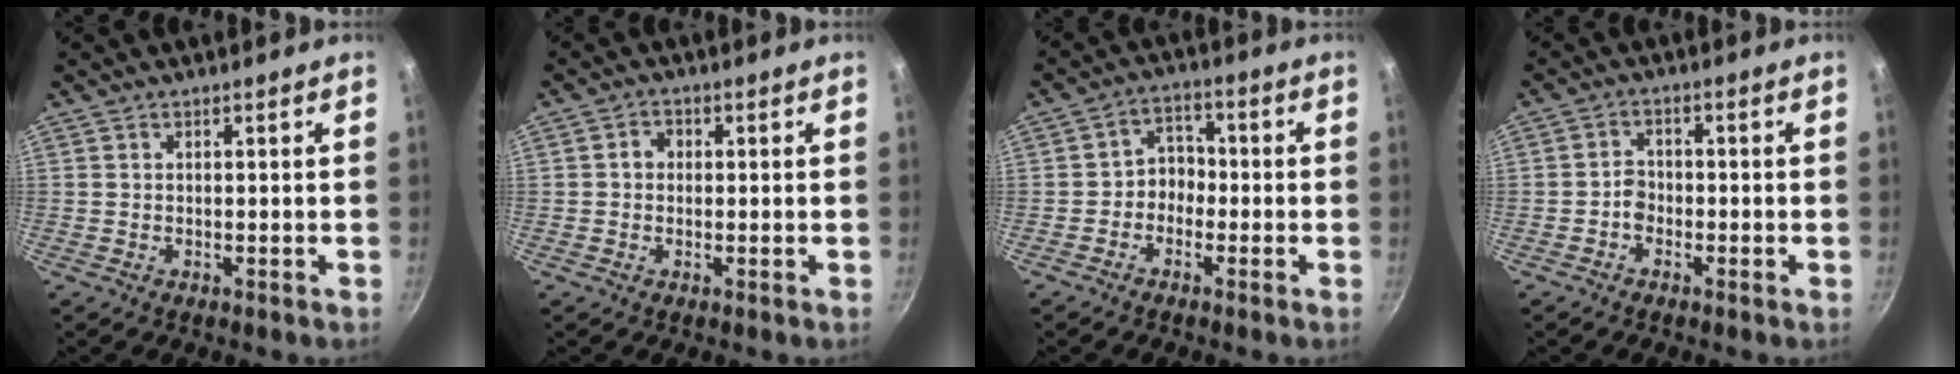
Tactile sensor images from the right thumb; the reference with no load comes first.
{"total": 2.5, "force": [0.1, 2.2, 1.3], "torque": [-0.008, 0.007, -0.003]}
{"total": 4.7, "force": [-1.6, 3.8, 2.2], "torque": [-0.001, 0.029, -0.036]}
{"total": 3.3, "force": [-1.7, 2.4, 1.4], "torque": [-0.007, 0.026, -0.034]}